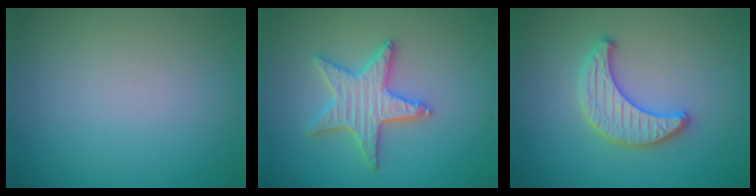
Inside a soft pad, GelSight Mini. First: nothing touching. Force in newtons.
{"total": 3.8, "press": 3.7, "slide": 0.7}
{"total": 3.3, "press": 3.3, "slide": 0.3}